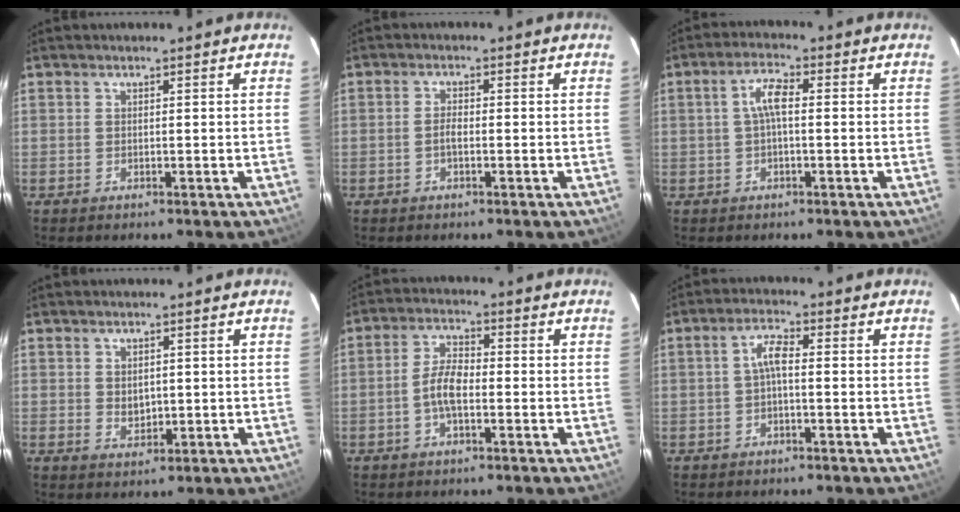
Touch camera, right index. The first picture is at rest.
{"total": 2.0, "force": [-0.6, 0.8, 1.7], "torque": [-0.036, 0.005, -0.012]}
{"total": 4.0, "force": [0.0, 1.2, 3.8], "torque": [-0.077, 0.012, 0.001]}
{"total": 3.1, "force": [0.3, 2.4, 1.9], "torque": [-0.030, 0.001, 0.009]}
{"total": 5.3, "force": [-1.5, 2.2, 4.6], "torque": [-0.097, 0.013, -0.030]}
{"total": 3.2, "force": [-0.5, 0.9, 3.0], "torque": [-0.062, 0.012, -0.010]}